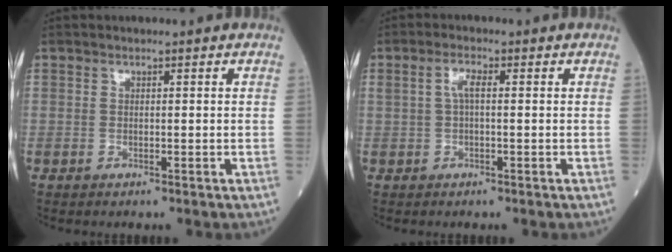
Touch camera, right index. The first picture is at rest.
{"total": 2.4, "force": [0.4, 0.6, 2.3], "torque": [-0.050, 0.010, 0.009]}